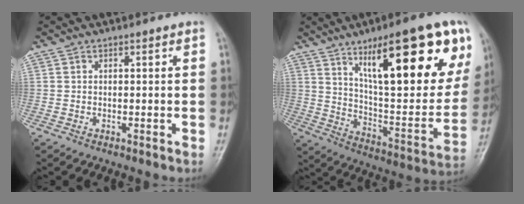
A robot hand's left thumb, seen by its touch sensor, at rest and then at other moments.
{"total": 29.5, "force": [13.9, 9.0, 24.5], "torque": [-0.320, -0.031, 0.224]}